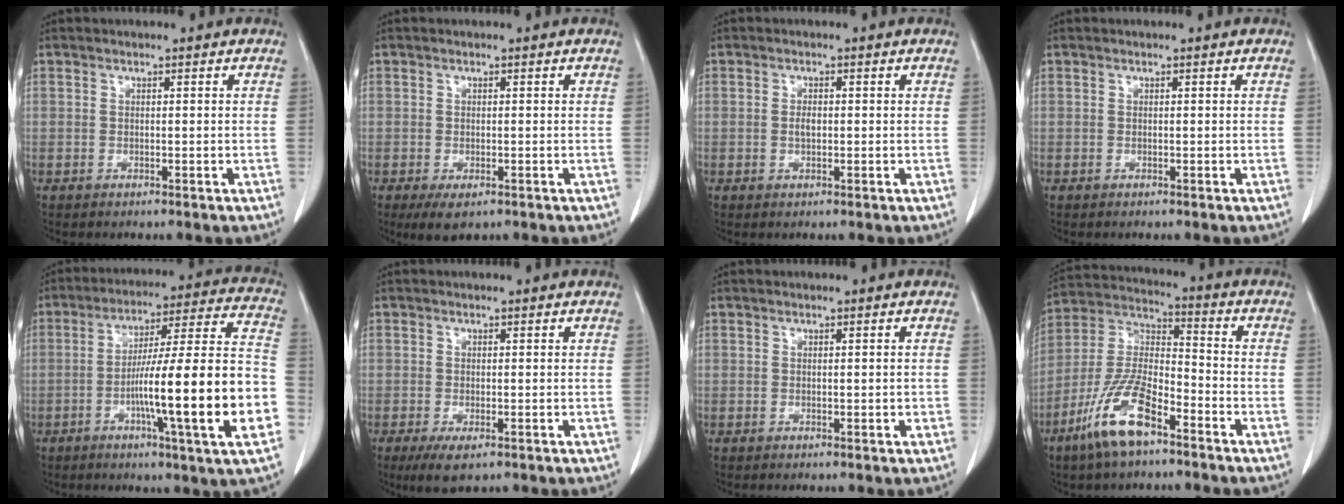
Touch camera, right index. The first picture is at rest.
{"total": 3.3, "force": [-1.8, 1.6, 2.3], "torque": [-0.037, -0.007, -0.020]}
{"total": 1.4, "force": [-0.1, 0.6, 1.2], "torque": [-0.025, 0.001, -0.001]}
{"total": 0.0}
{"total": 20.9, "force": [-5.8, -0.1, 20.1], "torque": [-0.273, 0.008, -0.090]}
{"total": 3.8, "force": [-2.1, 1.4, 2.9], "torque": [-0.054, -0.008, -0.029]}
{"total": 0.7, "force": [-0.1, 0.4, 0.6], "torque": [-0.011, 0.005, 0.004]}
{"total": 12.8, "force": [-7.7, 3.9, 9.5], "torque": [-0.205, -0.004, -0.148]}